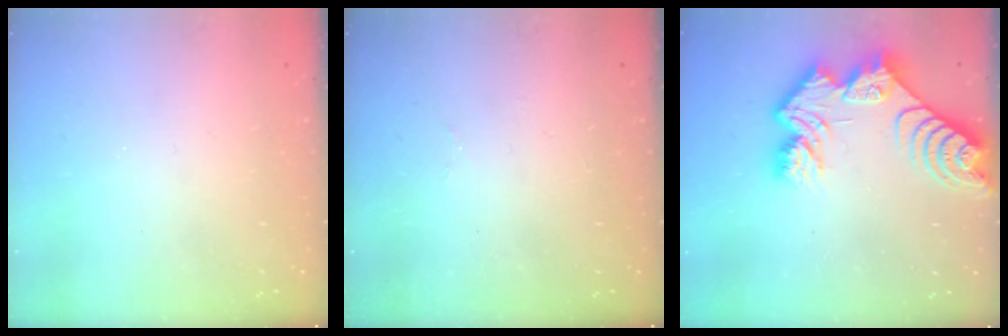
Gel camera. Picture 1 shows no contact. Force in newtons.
{"total": 2.0, "press": 1.9, "slide": 0.8}
{"total": 14.5, "press": 14.4, "slide": 1.1}